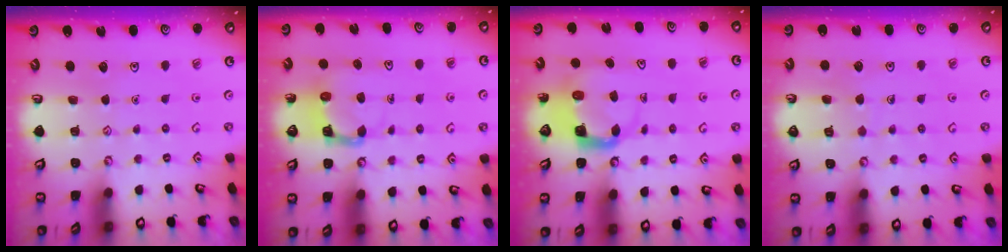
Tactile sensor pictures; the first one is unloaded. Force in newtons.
{"total": 5.2, "press": 5.2, "slide": 0.4}
{"total": 4.3, "press": 4.3, "slide": 0.3}
{"total": 4.6, "press": 4.6, "slide": 0.4}